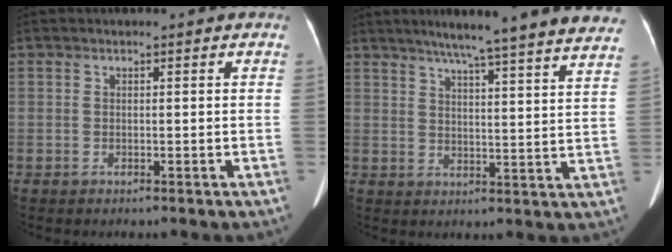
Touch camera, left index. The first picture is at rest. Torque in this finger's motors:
{"motor_torque": [0.68, -1.02, 0.34, 0.14]}